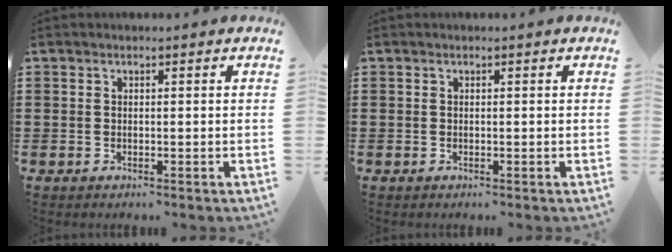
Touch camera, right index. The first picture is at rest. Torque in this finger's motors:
{"motor_torque": [0.04, 0.04, 0.00, -0.01]}